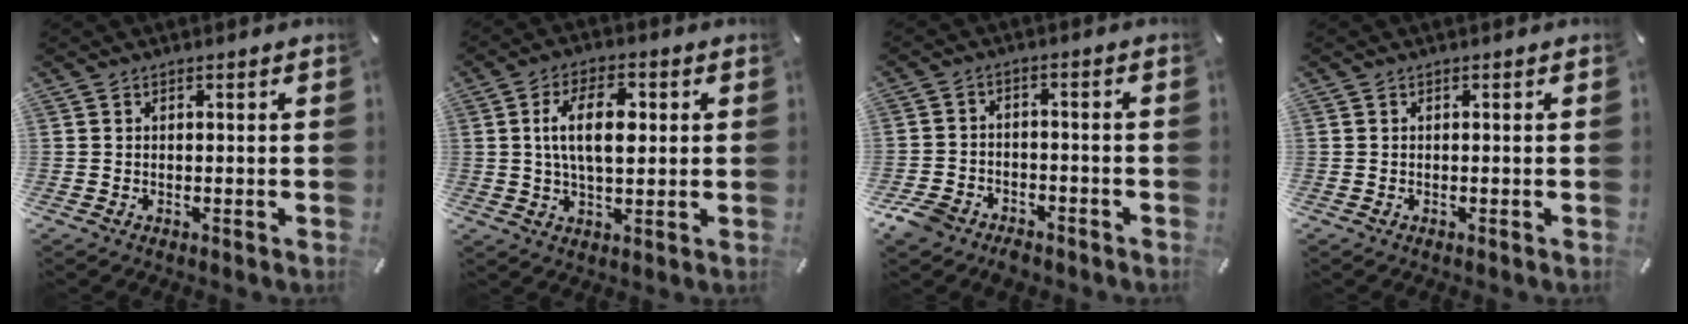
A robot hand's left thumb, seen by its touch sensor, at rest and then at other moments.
{"total": 11.5, "force": [1.9, 5.9, 9.6], "torque": [-0.182, 0.001, 0.026]}
{"total": 6.1, "force": [-4.6, 3.7, 1.7], "torque": [-0.044, 0.026, -0.092]}
{"total": 0.0}